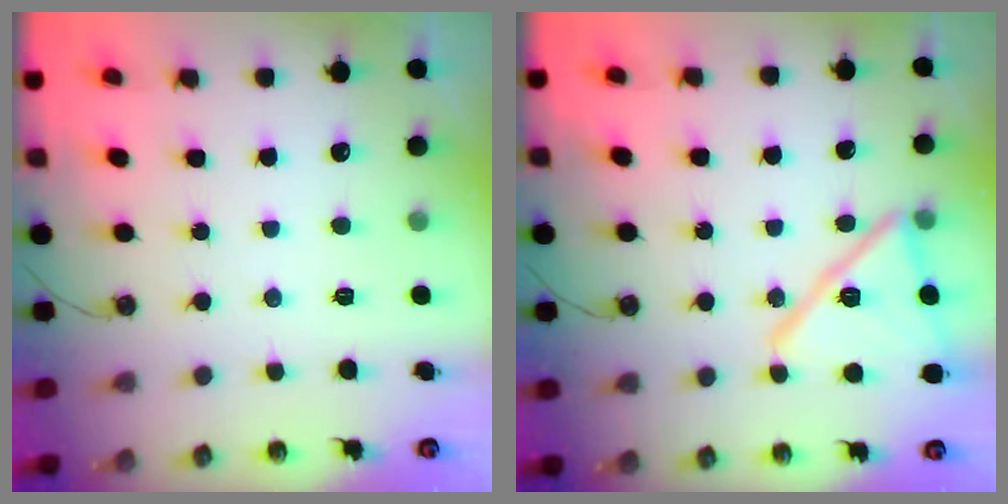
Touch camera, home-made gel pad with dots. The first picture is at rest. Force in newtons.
{"total": 17.2, "press": 17.2, "slide": 0.4}